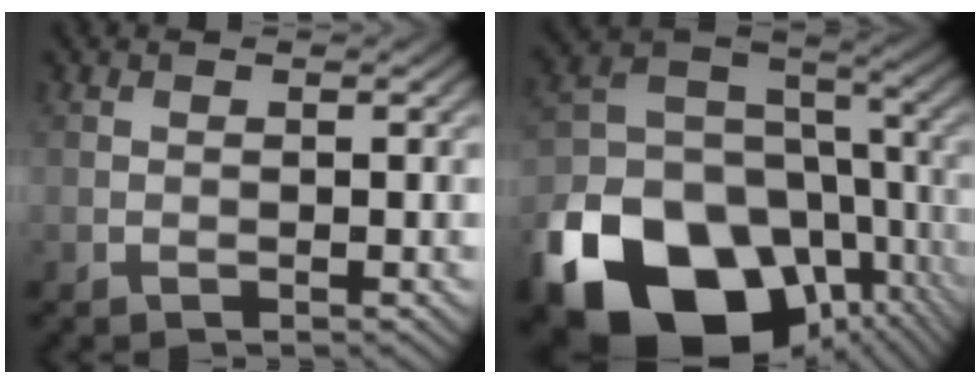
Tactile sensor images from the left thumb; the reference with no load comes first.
{"total": 23.1, "force": [-11.5, 15.9, 12.2], "torque": [-0.285, -0.049, -0.167]}